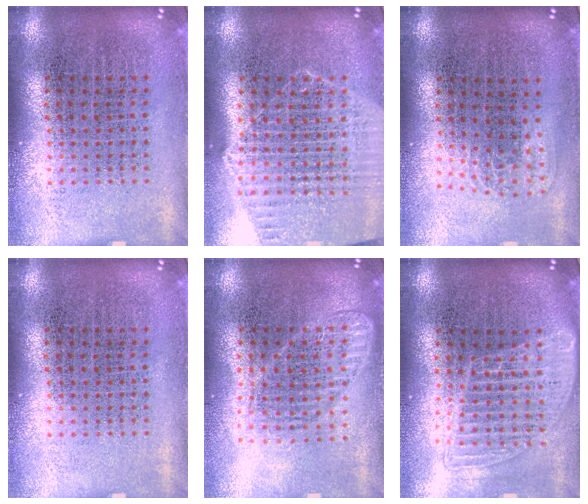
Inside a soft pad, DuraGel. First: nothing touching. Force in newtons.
{"total": 1.4, "press": 1.4, "slide": 0.3}
{"total": 1.0, "press": 0.7, "slide": 0.8}
{"total": 0.0}
{"total": 1.6, "press": 1.4, "slide": 0.7}
{"total": 1.5, "press": 1.3, "slide": 0.7}